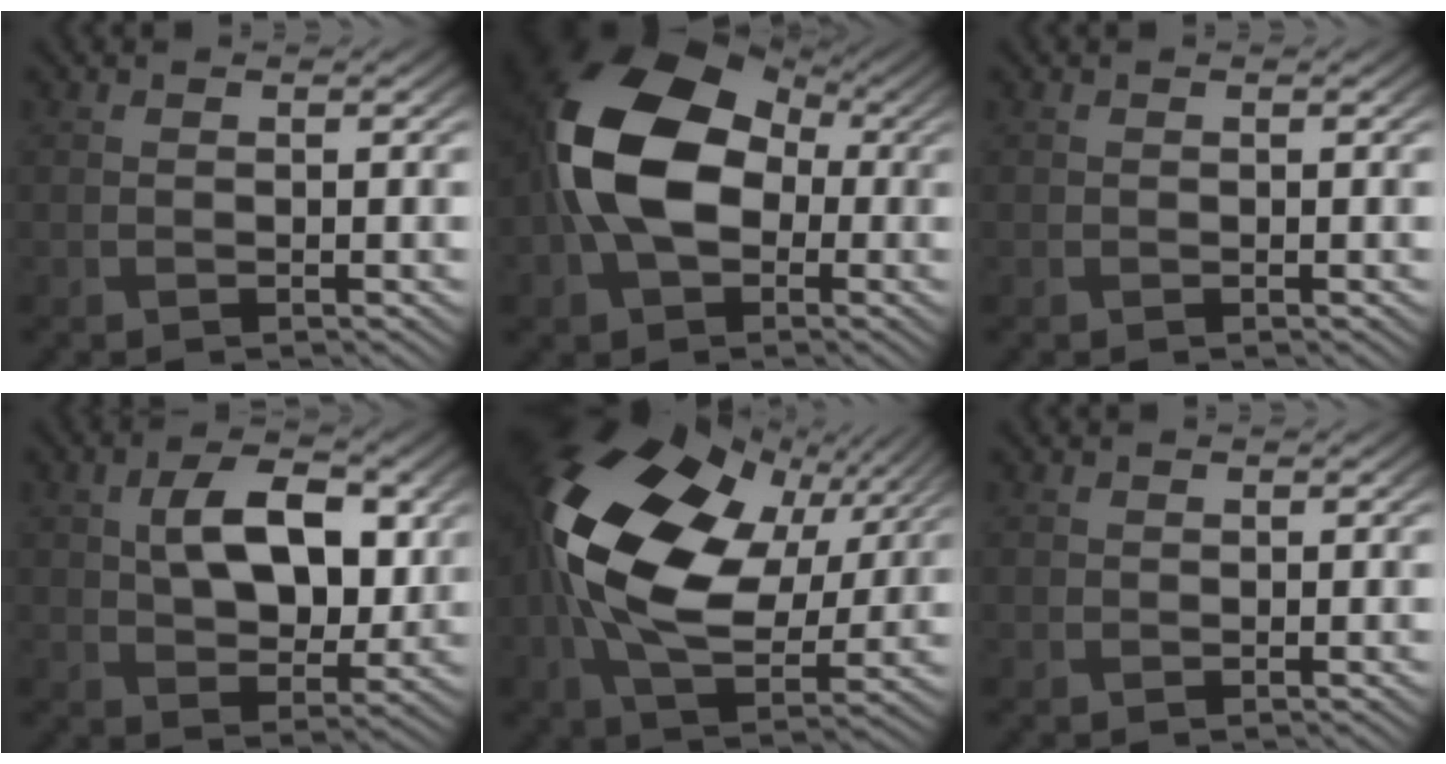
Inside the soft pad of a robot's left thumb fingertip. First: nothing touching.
{"total": 15.3, "force": [-0.2, 10.4, 11.2], "torque": [-0.234, 0.012, -0.016]}
{"total": 0.0}
{"total": 9.5, "force": [2.0, 5.5, 7.5], "torque": [-0.130, 0.006, 0.033]}
{"total": 19.5, "force": [4.4, 12.2, 14.5], "torque": [-0.316, 0.010, 0.075]}
{"total": 1.0, "force": [0.3, 0.9, -0.1], "torque": [0.006, -0.002, 0.002]}